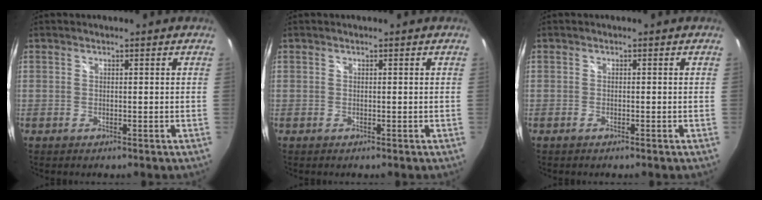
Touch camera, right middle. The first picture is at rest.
{"total": 0.0}
{"total": 0.5, "force": [-0.5, 0.1, 0.2], "torque": [-0.004, -0.001, -0.011]}